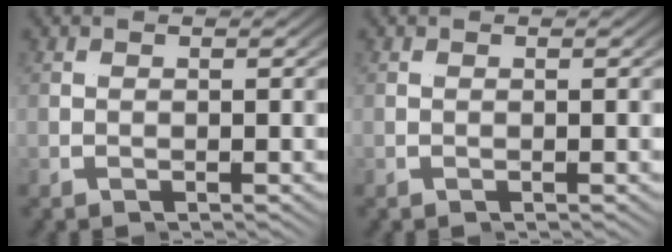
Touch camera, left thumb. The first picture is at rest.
{"total": 0.0}